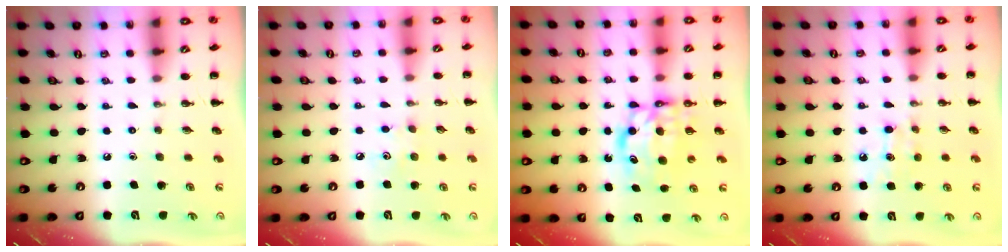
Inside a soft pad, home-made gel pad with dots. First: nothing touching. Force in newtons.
{"total": 3.8, "press": 3.7, "slide": 0.9}
{"total": 7.9, "press": 7.7, "slide": 1.4}
{"total": 5.1, "press": 4.9, "slide": 1.4}